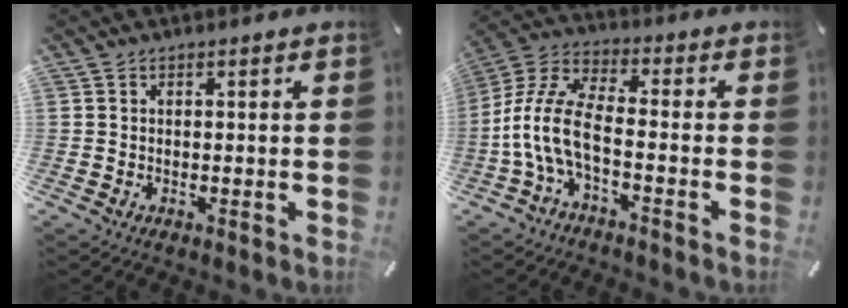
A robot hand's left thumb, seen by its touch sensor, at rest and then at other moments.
{"total": 9.9, "force": [-3.8, 4.5, 8.0], "torque": [-0.187, -0.012, -0.076]}